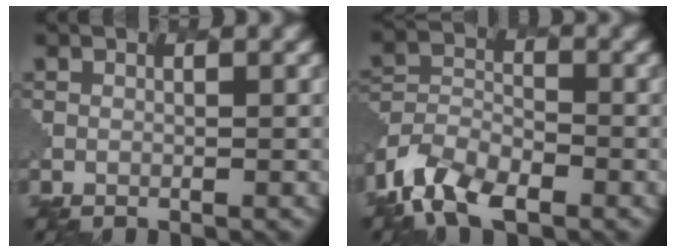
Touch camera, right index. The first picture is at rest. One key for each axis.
{"total": 6.9, "fx": -4.9, "fy": 3.4, "fz": 3.5, "tx": -0.067, "ty": -0.008, "tz": -0.103}